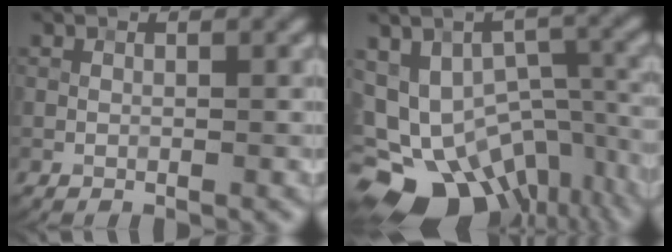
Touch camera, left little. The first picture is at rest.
{"total": 16.5, "force": [-8.0, 10.9, 9.3], "torque": [-0.173, -0.023, -0.091]}